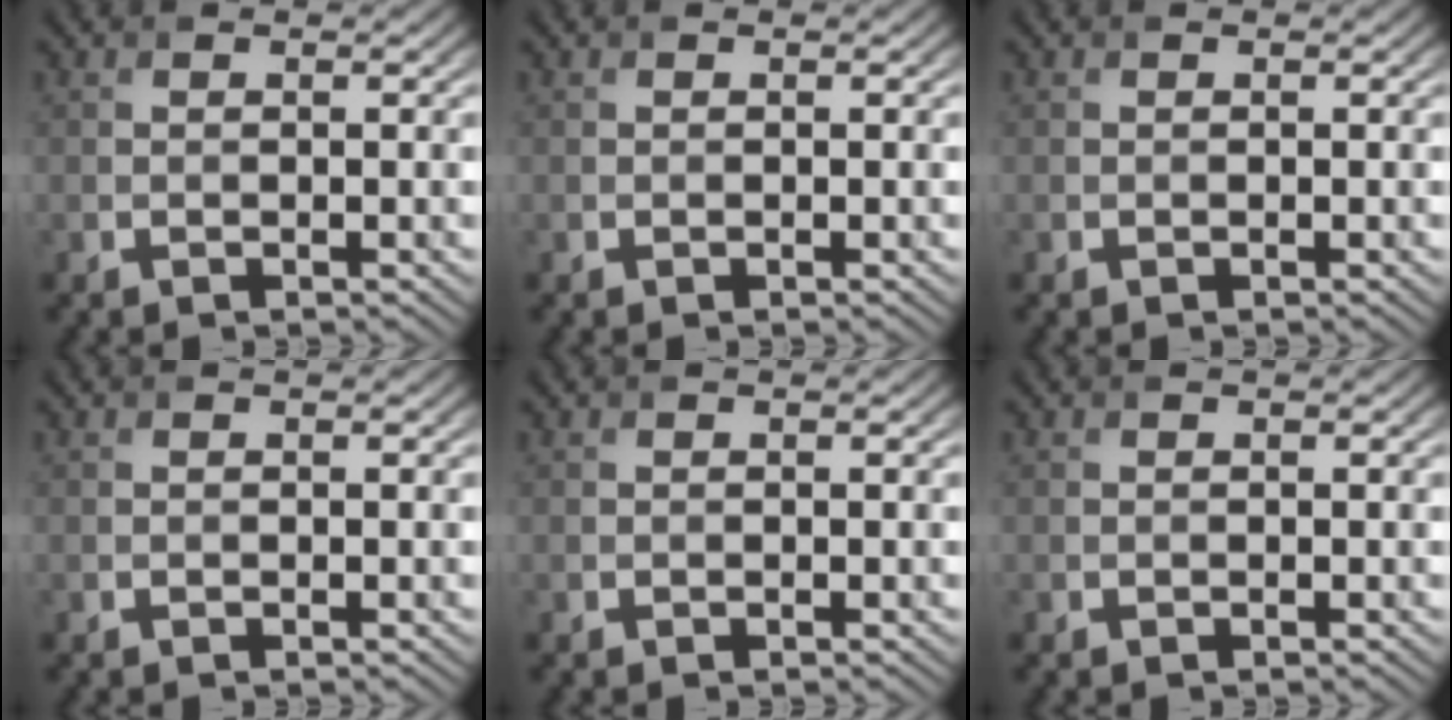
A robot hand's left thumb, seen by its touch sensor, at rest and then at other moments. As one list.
[{"total": 0.0}, {"total": 0.0}, {"total": 0.0}, {"total": 0.0}, {"total": 0.0}]